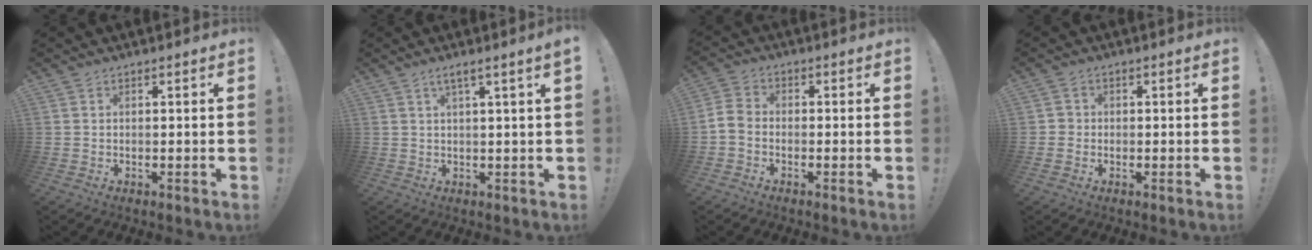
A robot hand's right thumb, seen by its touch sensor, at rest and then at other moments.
{"total": 3.0, "force": [1.2, -0.6, 2.7], "torque": [-0.052, -0.003, 0.019]}
{"total": 4.7, "force": [-1.9, 3.2, 3.0], "torque": [-0.068, 0.013, -0.034]}
{"total": 1.9, "force": [-0.5, 1.7, 0.7], "torque": [-0.011, 0.007, -0.009]}